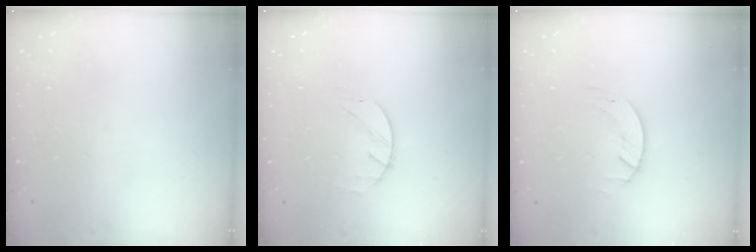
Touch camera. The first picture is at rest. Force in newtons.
{"total": 1.4, "press": 1.3, "slide": 0.2}
{"total": 1.2, "press": 1.1, "slide": 0.2}